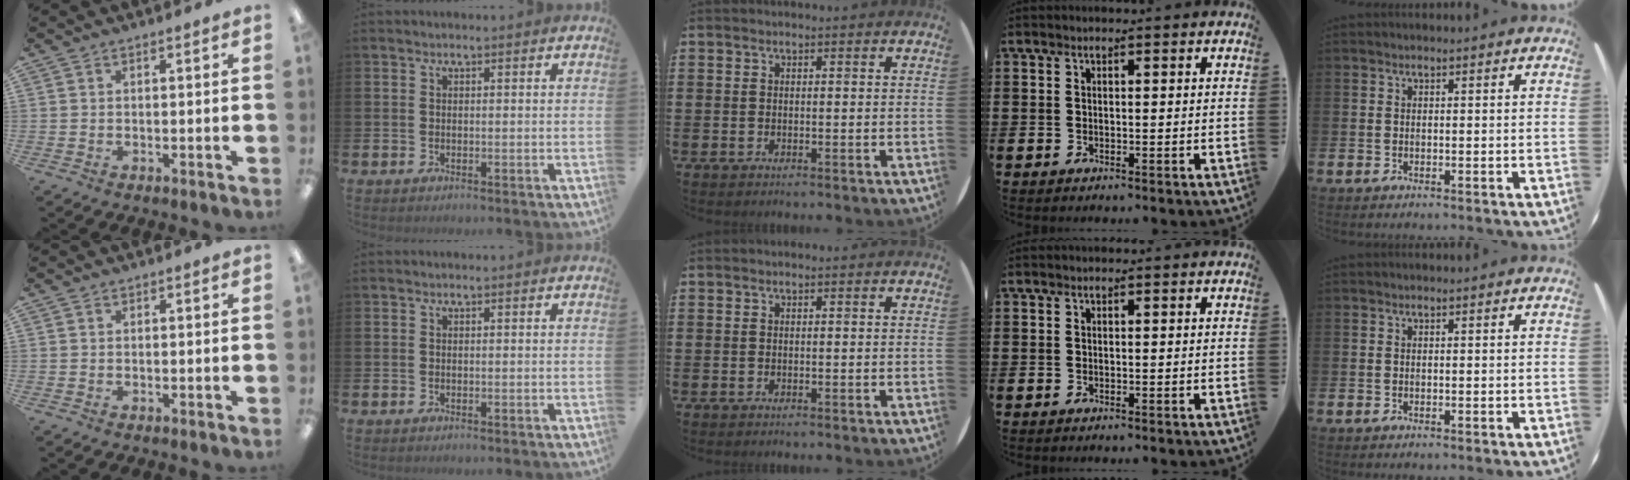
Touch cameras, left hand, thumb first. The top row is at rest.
{}